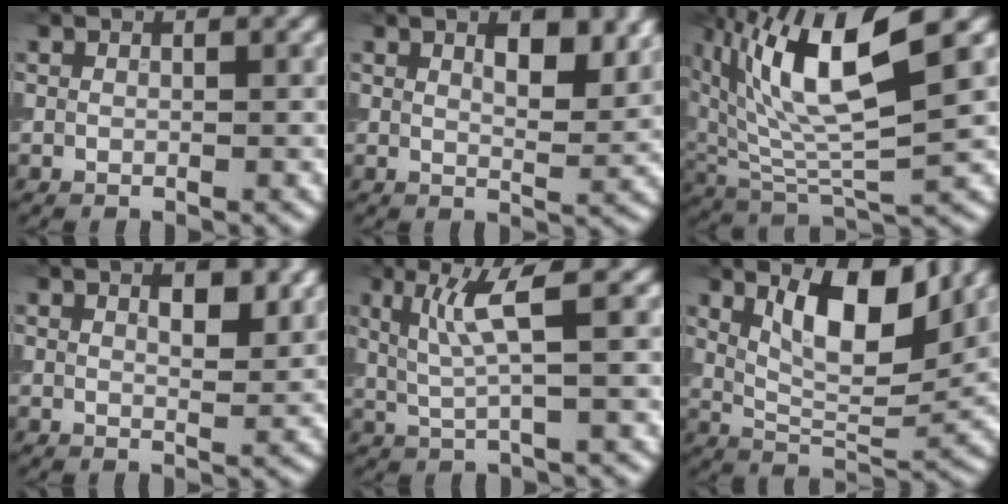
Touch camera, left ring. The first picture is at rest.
{"total": 4.1, "force": [2.2, 1.4, 3.3], "torque": [-0.048, -0.002, 0.035]}
{"total": 9.8, "force": [3.7, 3.1, 8.5], "torque": [-0.161, 0.001, 0.067]}
{"total": 2.6, "force": [1.3, 0.9, 2.0], "torque": [-0.028, -0.001, 0.023]}
{"total": 3.9, "force": [1.1, 0.3, 3.7], "torque": [-0.080, -0.003, 0.028]}
{"total": 8.4, "force": [3.5, 3.1, 6.9], "torque": [-0.116, -0.005, 0.059]}